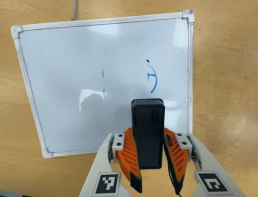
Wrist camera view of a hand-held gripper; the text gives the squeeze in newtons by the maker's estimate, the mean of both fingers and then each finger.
{"total": 8.7, "left": 7.7, "right": 9.7}